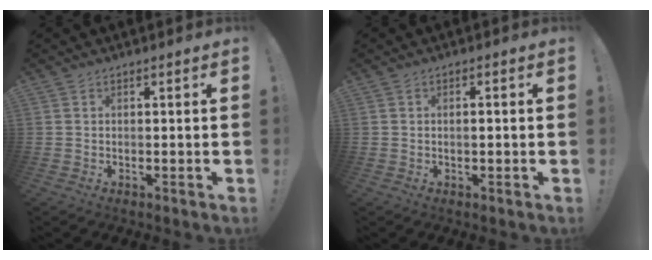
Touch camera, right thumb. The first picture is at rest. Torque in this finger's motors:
{"motor_torque": [-0.39, -0.37, -0.42, 0.07, 0.00]}